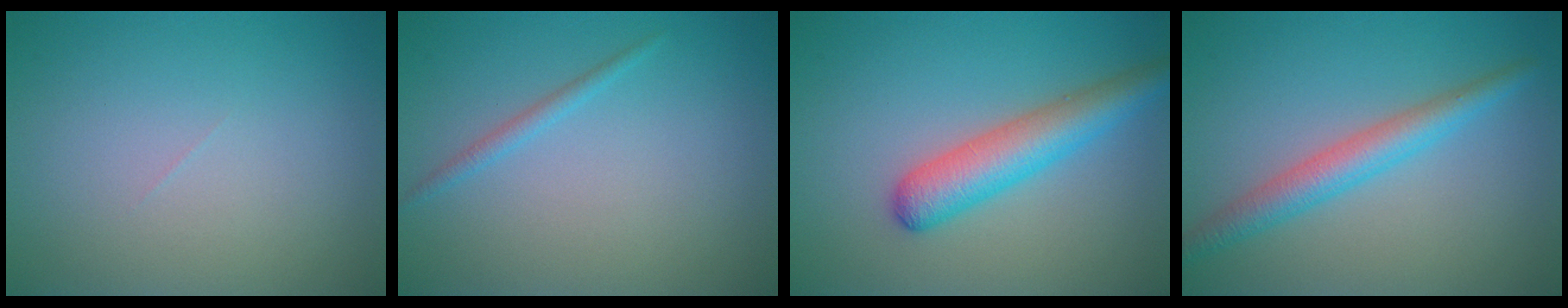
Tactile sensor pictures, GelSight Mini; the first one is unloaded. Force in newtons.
{"total": 1.0, "press": 1.0, "slide": 0.1}
{"total": 4.8, "press": 4.8, "slide": 0.2}
{"total": 3.6, "press": 3.6, "slide": 0.1}